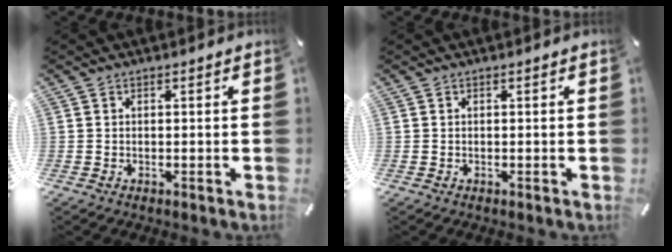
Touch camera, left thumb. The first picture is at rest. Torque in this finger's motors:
{"motor_torque": [-0.33, 0.00, -0.03, 0.12, 0.00]}